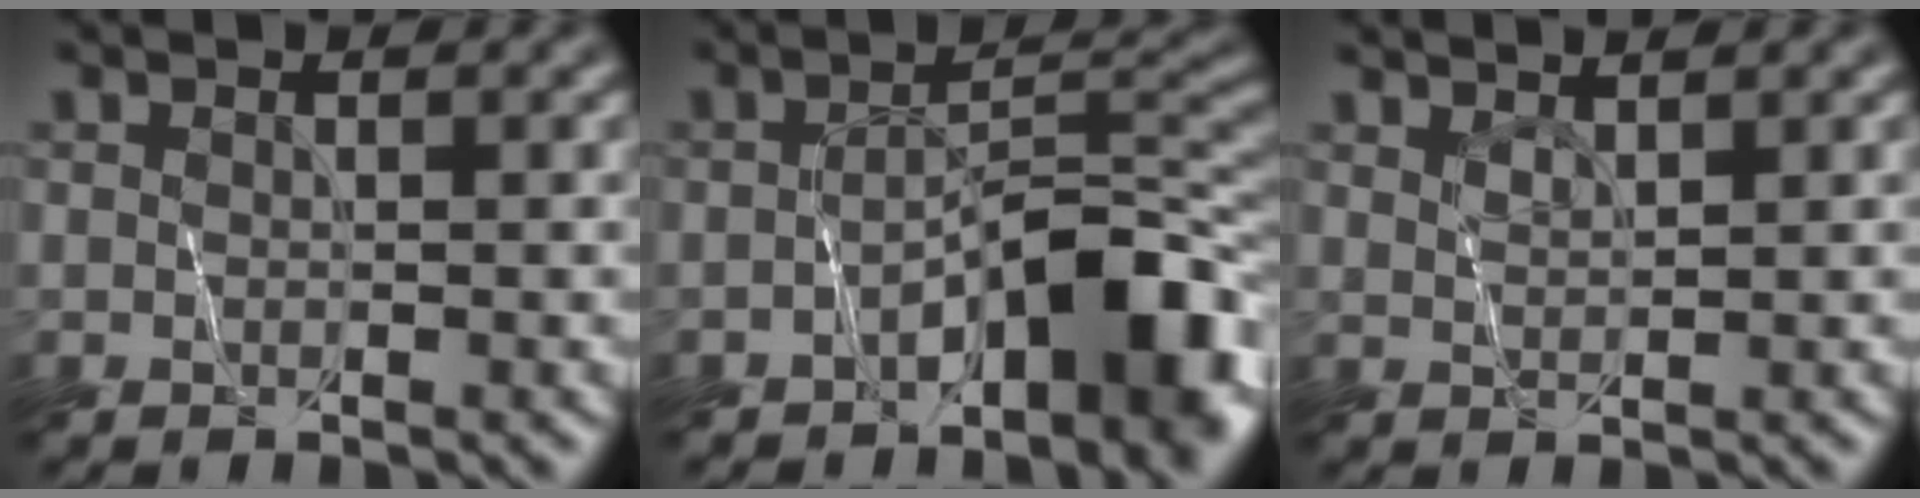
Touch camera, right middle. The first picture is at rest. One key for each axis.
{"total": 8.7, "fx": -4.8, "fy": 3.1, "fz": 6.6, "tx": -0.089, "ty": 0.007, "tz": -0.084}
{"total": 1.8, "fx": 1.7, "fy": -0.5, "fz": -0.1, "tx": 0.000, "ty": 0.005, "tz": 0.035}